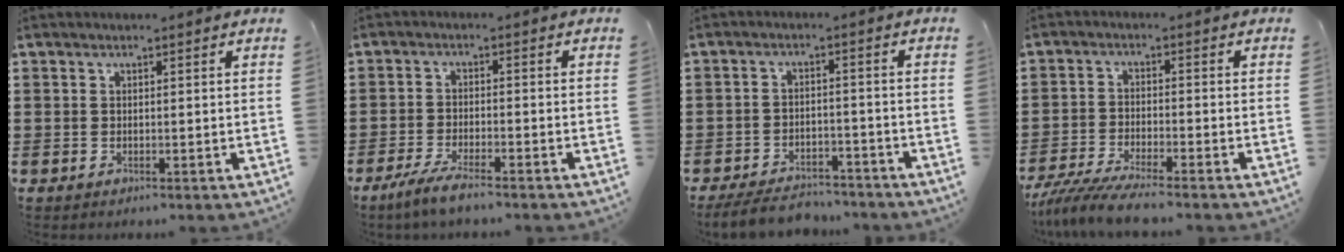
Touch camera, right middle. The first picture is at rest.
{"total": 4.3, "force": [-3.6, 0.2, 2.3], "torque": [-0.053, -0.011, -0.069]}
{"total": 5.2, "force": [-5.0, 1.0, 1.1], "torque": [-0.023, 0.004, -0.098]}
{"total": 5.8, "force": [-5.3, -0.3, 2.1], "torque": [-0.063, -0.024, -0.107]}